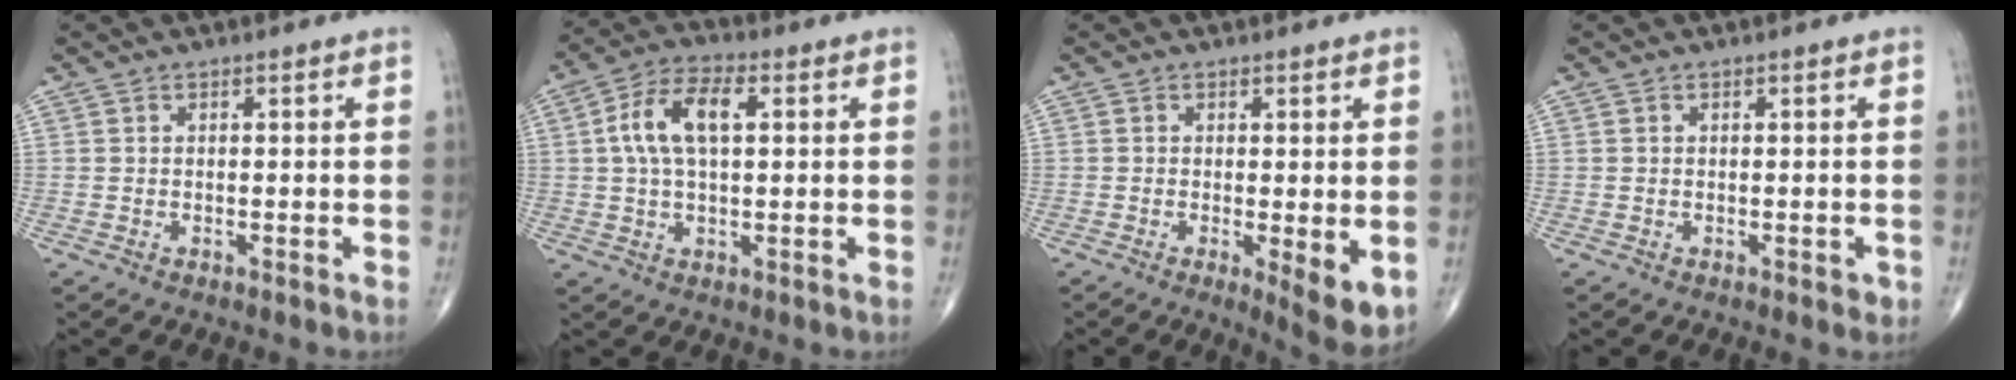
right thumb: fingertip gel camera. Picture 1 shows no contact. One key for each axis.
{"total": 10.2, "fx": 2.0, "fy": 5.1, "fz": 8.6, "tx": -0.170, "ty": 0.021, "tz": 0.033}
{"total": 6.3, "fx": -1.0, "fy": 1.7, "fz": 6.0, "tx": -0.082, "ty": -0.019, "tz": -0.014}
{"total": 0.9, "fx": -0.2, "fy": 0.6, "fz": 0.6, "tx": -0.002, "ty": 0.000, "tz": -0.002}